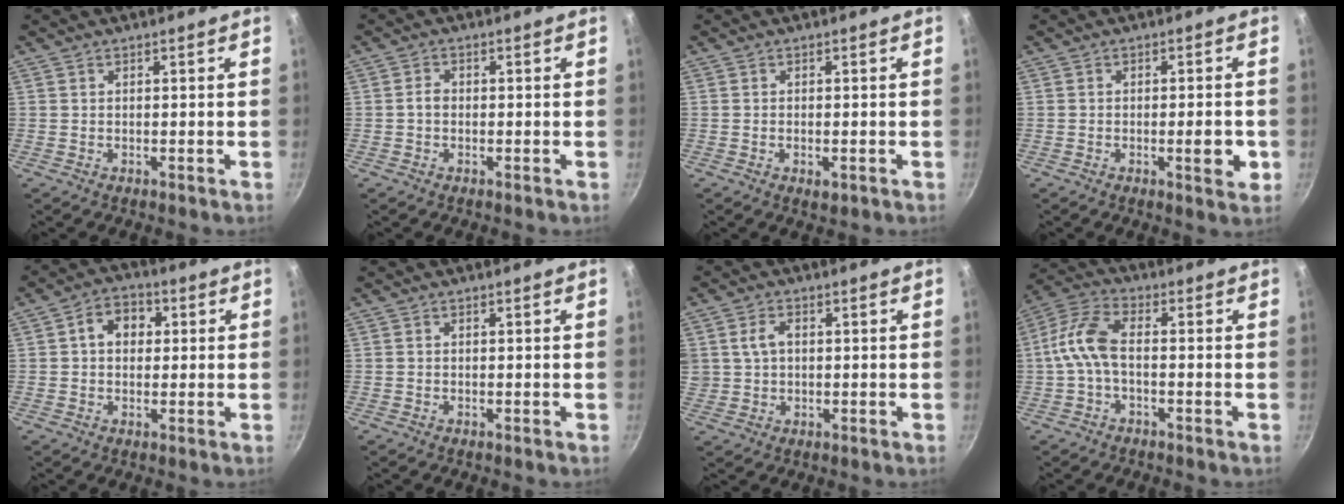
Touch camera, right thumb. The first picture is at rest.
{"total": 1.8, "force": [-0.3, 1.3, 1.2], "torque": [-0.017, 0.011, -0.007]}
{"total": 2.1, "force": [-0.7, 1.0, 1.7], "torque": [-0.030, -0.003, -0.011]}
{"total": 5.2, "force": [-1.3, 1.6, 4.8], "torque": [-0.057, 0.003, -0.018]}
{"total": 6.8, "force": [1.3, 5.3, 4.1], "torque": [-0.035, 0.010, 0.008]}
{"total": 0.0}
{"total": 5.4, "force": [1.0, 4.2, 3.2], "torque": [-0.044, 0.006, 0.020]}
{"total": 8.0, "force": [-1.5, 3.9, 6.8], "torque": [-0.150, 0.033, -0.045]}